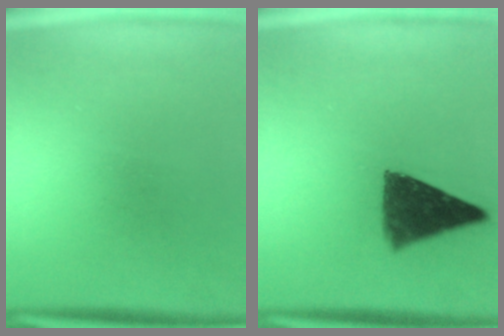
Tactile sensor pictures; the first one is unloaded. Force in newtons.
{"total": 10.5}